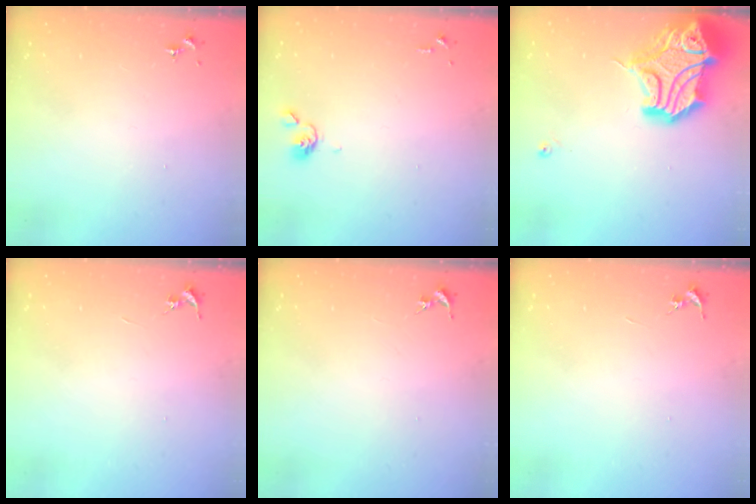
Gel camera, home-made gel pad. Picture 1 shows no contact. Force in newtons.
{"total": 4.6, "press": 4.5, "slide": 0.5}
{"total": 19.6, "press": 19.4, "slide": 2.5}
{"total": 0.0}
{"total": 0.0}
{"total": 0.0}